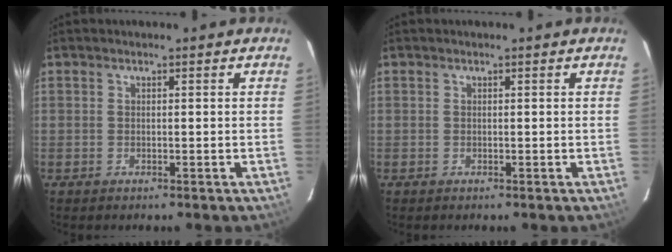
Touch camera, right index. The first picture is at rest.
{"total": 0.0}